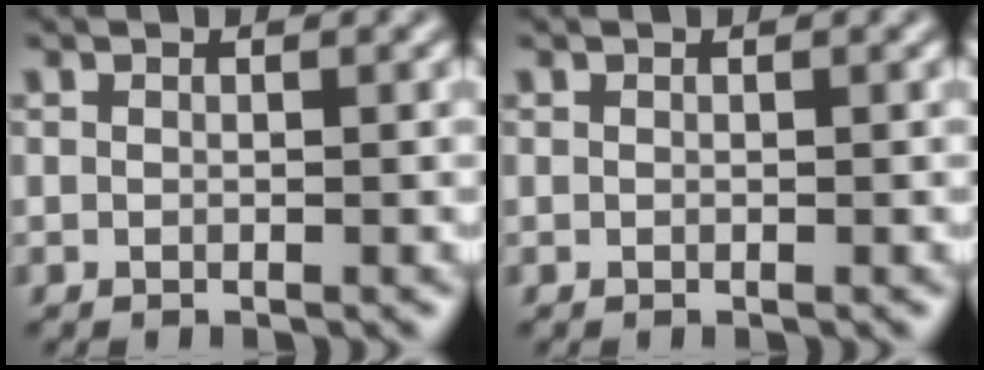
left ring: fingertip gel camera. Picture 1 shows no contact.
{"total": 0.0}